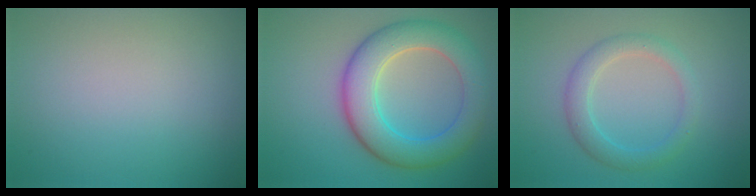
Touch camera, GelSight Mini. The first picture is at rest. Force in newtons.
{"total": 7.3, "press": 7.3, "slide": 0.2}
{"total": 2.8, "press": 2.8, "slide": 0.1}